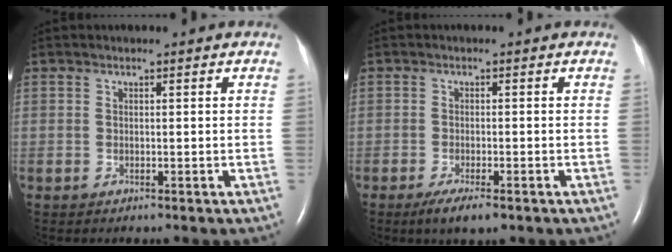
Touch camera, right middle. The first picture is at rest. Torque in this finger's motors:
{"motor_torque": [0.49, -0.32, 0.02, 0.03]}